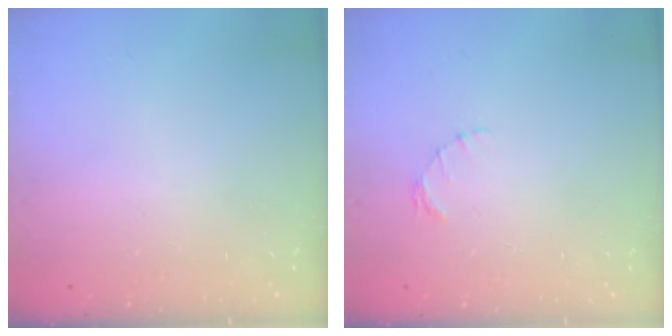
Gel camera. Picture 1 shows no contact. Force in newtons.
{"total": 1.6, "press": 1.5, "slide": 0.3}